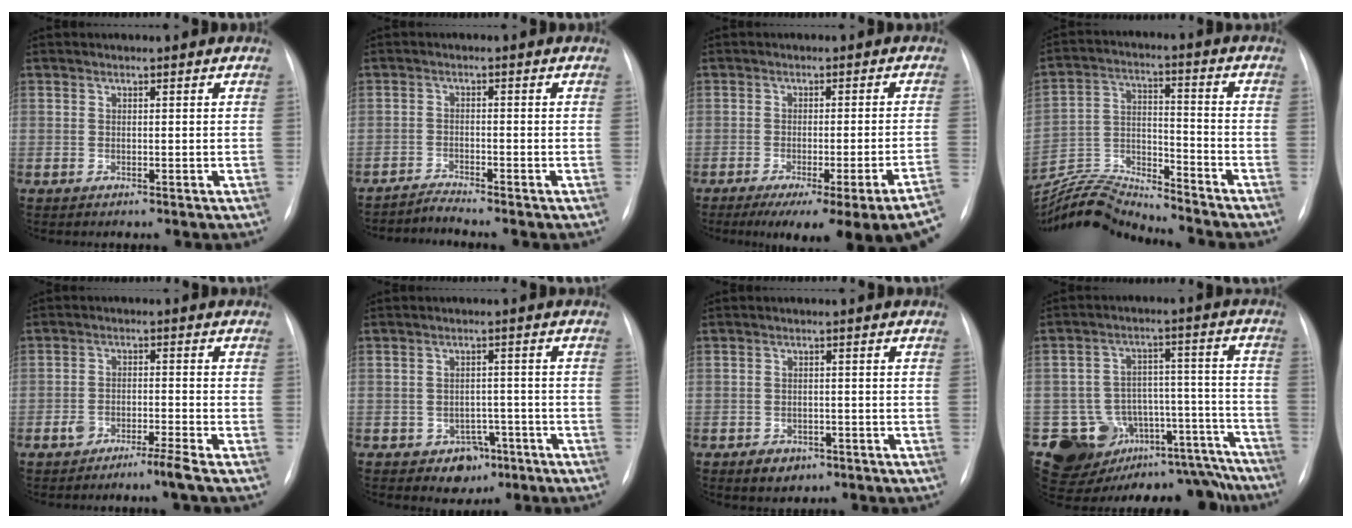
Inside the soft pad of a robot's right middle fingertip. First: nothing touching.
{"total": 2.4, "force": [-2.1, -1.0, -0.4], "torque": [0.004, -0.017, -0.041]}
{"total": 18.0, "force": [-13.6, -0.5, 11.8], "torque": [-0.083, -0.021, -0.174]}
{"total": 11.9, "force": [-11.9, -0.7, 0.7], "torque": [-0.023, 0.026, -0.223]}
{"total": 3.6, "force": [-2.8, -0.2, 2.2], "torque": [-0.047, 0.000, -0.055]}
{"total": 4.4, "force": [-2.4, 3.5, 1.2], "torque": [-0.005, 0.016, -0.022]}
{"total": 3.0, "force": [-1.8, 2.2, 1.0], "torque": [-0.014, 0.005, -0.015]}
{"total": 15.9, "force": [-12.9, 8.3, 4.0], "torque": [-0.033, 0.073, -0.174]}